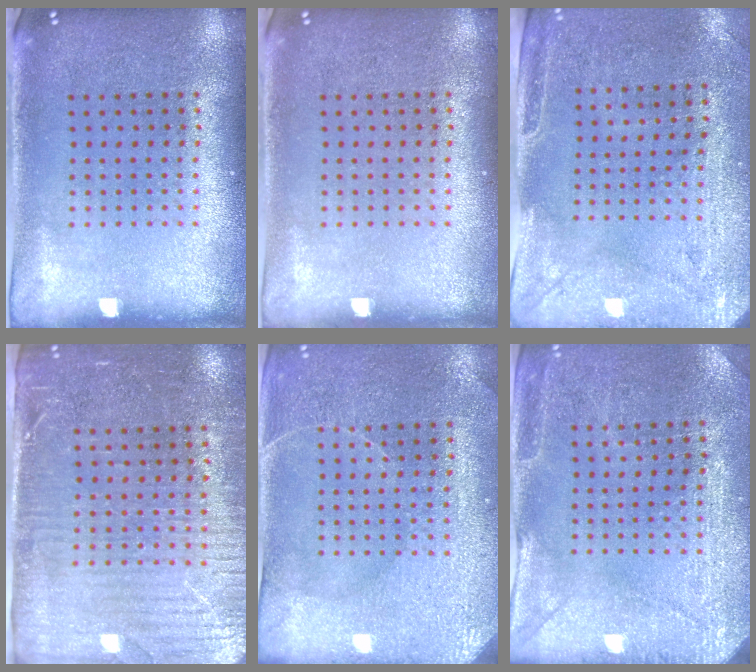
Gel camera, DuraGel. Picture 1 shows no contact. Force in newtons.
{"total": 0.0}
{"total": 3.0, "press": 2.4, "slide": 1.7}
{"total": 3.6, "press": 3.1, "slide": 1.7}
{"total": 3.0, "press": 2.9, "slide": 0.3}
{"total": 2.9, "press": 2.8, "slide": 0.6}